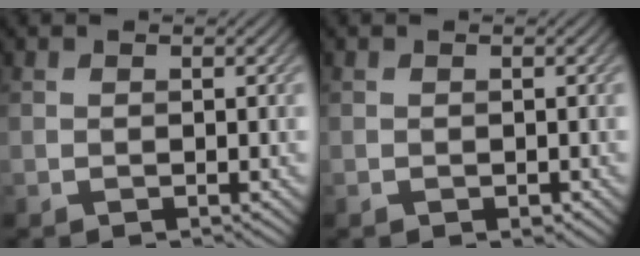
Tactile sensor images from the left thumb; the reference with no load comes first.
{"total": 0.7, "force": [-0.3, 0.5, 0.4], "torque": [-0.008, -0.003, -0.006]}